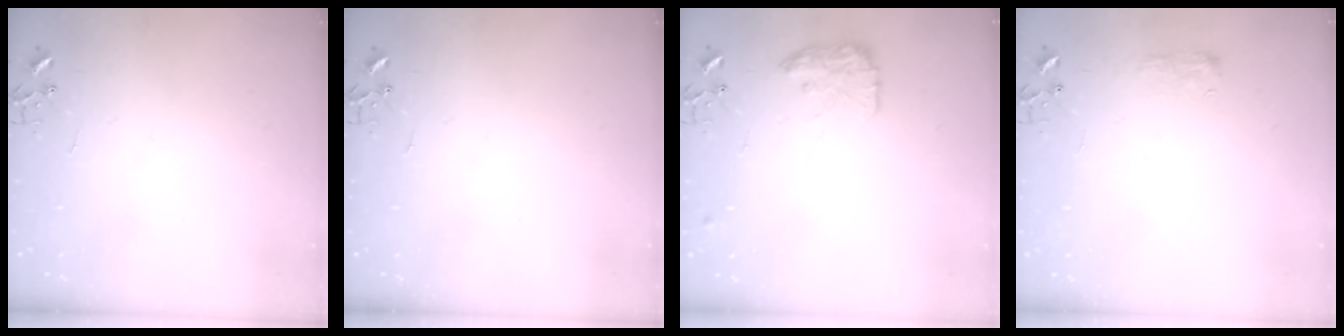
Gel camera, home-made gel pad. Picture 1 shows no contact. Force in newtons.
{"total": 0.0}
{"total": 11.4, "press": 11.4, "slide": 0.6}
{"total": 6.4, "press": 6.3, "slide": 0.7}